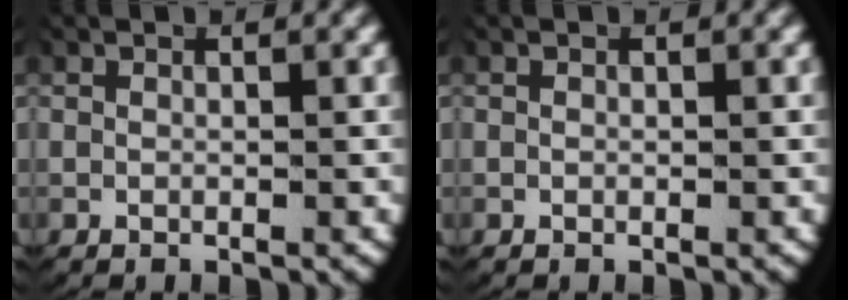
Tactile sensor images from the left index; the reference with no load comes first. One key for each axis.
{"total": 0.0}